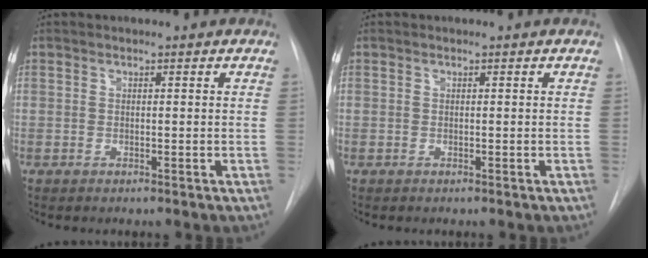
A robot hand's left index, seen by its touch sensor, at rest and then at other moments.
{"total": 0.0}